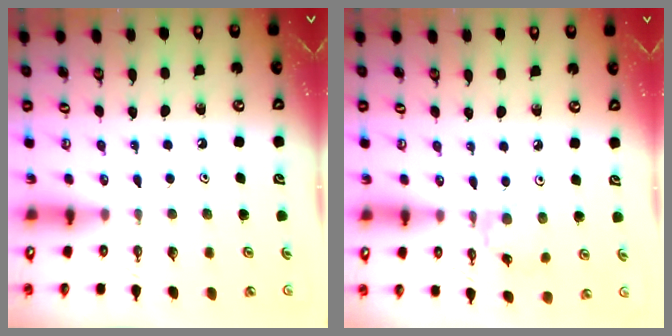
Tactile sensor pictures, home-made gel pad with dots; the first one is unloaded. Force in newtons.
{"total": 1.0, "press": 1.0, "slide": 0.2}